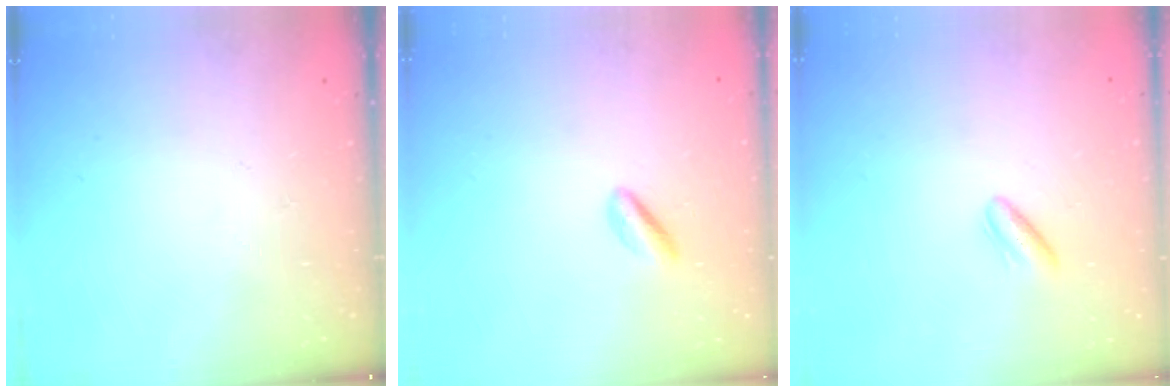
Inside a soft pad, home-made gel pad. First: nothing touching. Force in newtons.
{"total": 1.6, "press": 1.3, "slide": 0.8}
{"total": 3.4, "press": 3.1, "slide": 1.4}